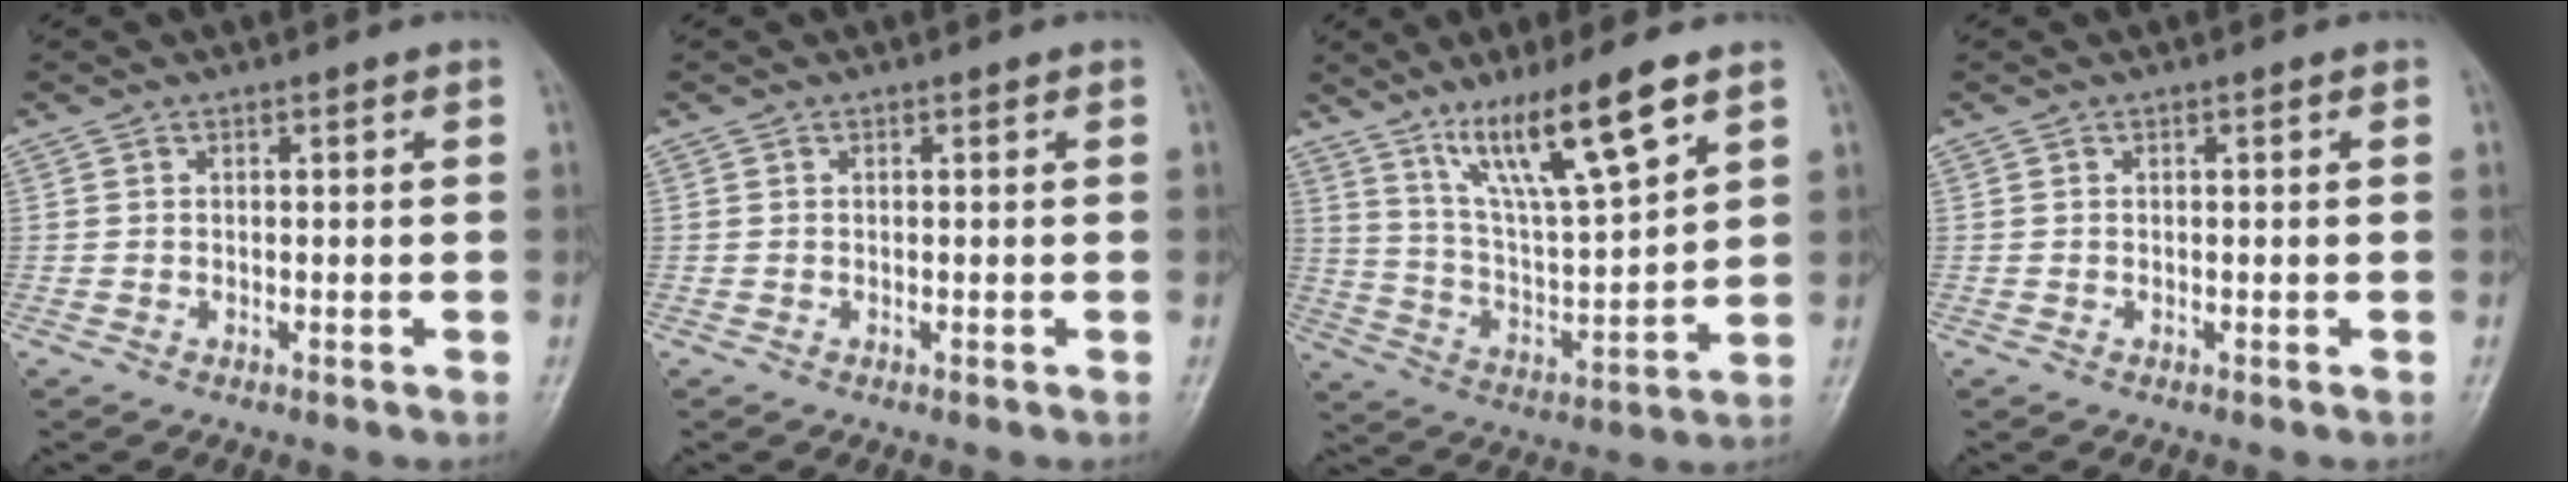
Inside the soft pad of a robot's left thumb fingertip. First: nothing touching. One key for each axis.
{"total": 0.0}
{"total": 15.8, "fx": 9.8, "fy": 2.5, "fz": 12.1, "tx": -0.210, "ty": -0.049, "tz": 0.190}
{"total": 0.0}